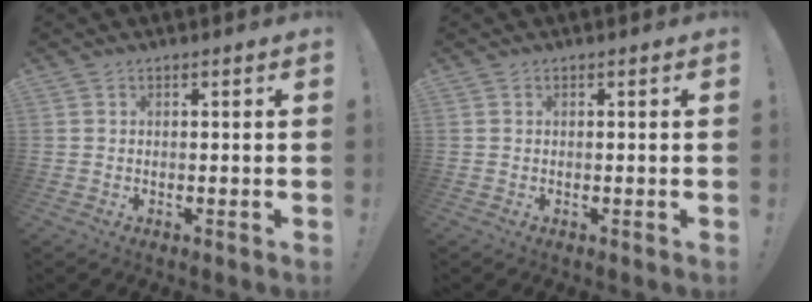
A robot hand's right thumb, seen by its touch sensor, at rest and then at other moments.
{"total": 0.0}